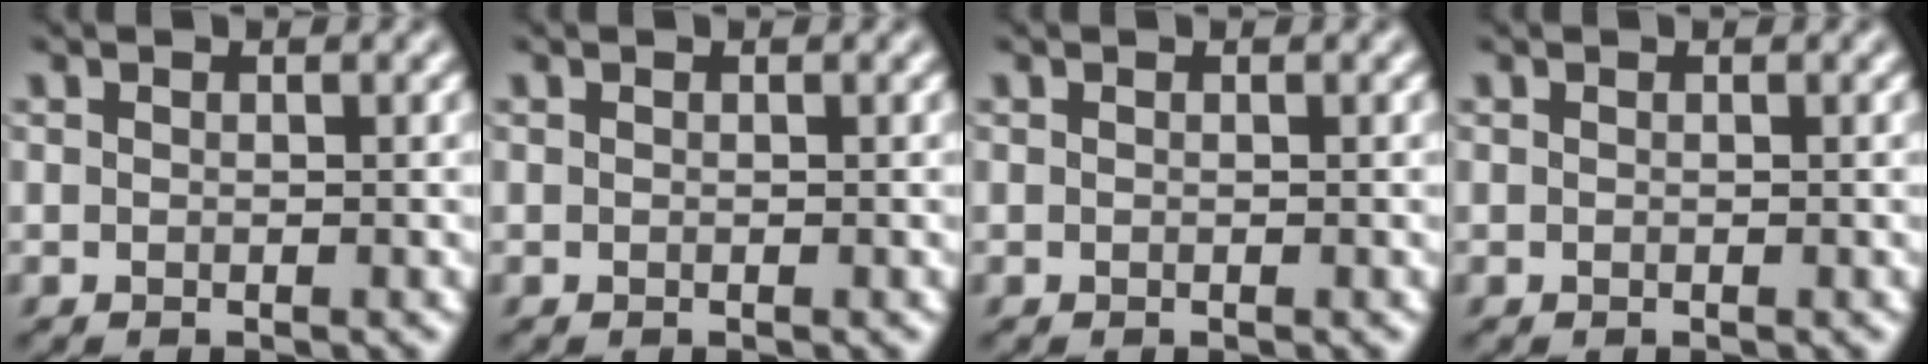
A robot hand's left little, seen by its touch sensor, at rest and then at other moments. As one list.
[{"total": 0.0}, {"total": 0.0}, {"total": 0.0}]